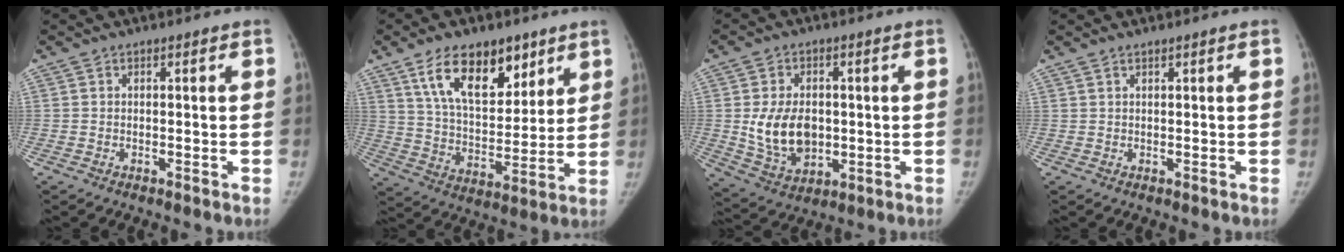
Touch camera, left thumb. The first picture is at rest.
{"total": 16.4, "force": [9.5, 8.7, 10.1], "torque": [-0.124, -0.048, 0.172]}
{"total": 11.5, "force": [0.0, 8.1, 8.3], "torque": [-0.124, -0.010, 0.015]}
{"total": 0.6, "force": [0.5, 0.1, 0.3], "torque": [-0.005, -0.003, 0.010]}